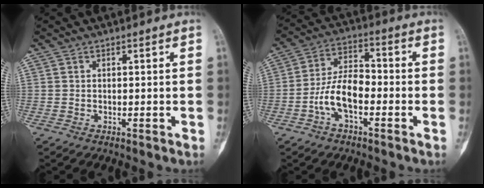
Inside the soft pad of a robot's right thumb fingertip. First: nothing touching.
{"total": 9.5, "force": [-3.0, 4.6, 7.7], "torque": [-0.145, 0.038, -0.062]}